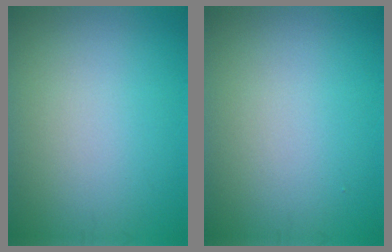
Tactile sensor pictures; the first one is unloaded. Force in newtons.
{"total": 0.0}